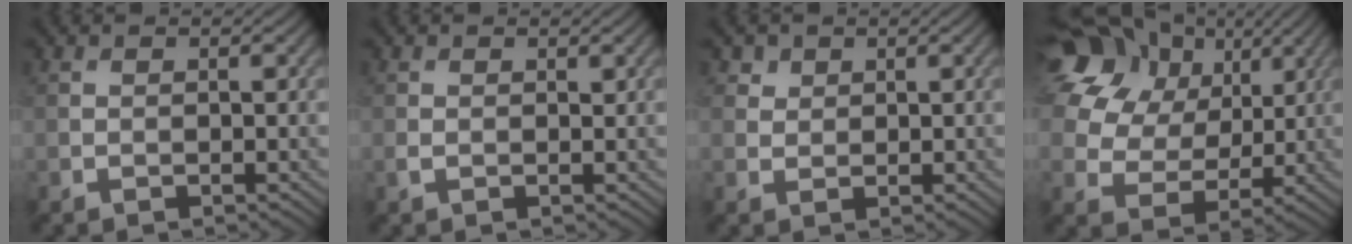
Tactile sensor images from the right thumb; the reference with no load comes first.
{"total": 1.0, "force": [0.2, 0.7, 0.6], "torque": [-0.019, -0.002, 0.006]}
{"total": 2.2, "force": [1.4, 1.7, 0.5], "torque": [-0.012, -0.010, 0.033]}
{"total": 21.7, "force": [9.9, 16.1, 10.6], "torque": [-0.284, 0.070, 0.187]}